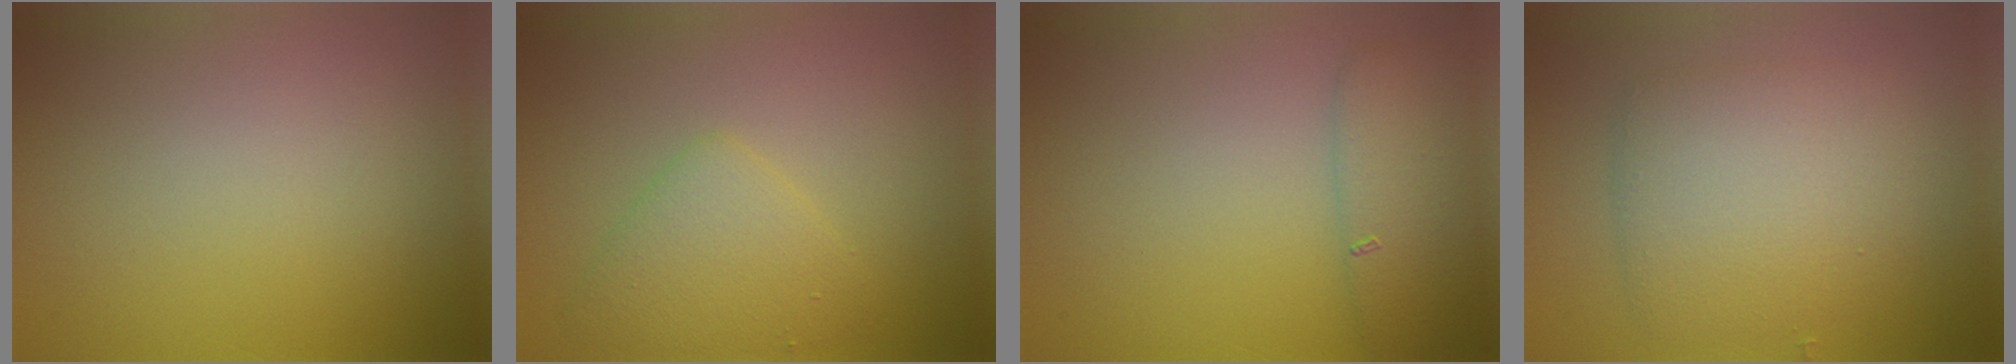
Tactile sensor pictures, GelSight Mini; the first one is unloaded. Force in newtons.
{"total": 3.1, "press": 3.1, "slide": 0.0}
{"total": 3.2, "press": 3.2, "slide": 0.1}
{"total": 5.1, "press": 5.1, "slide": 0.1}